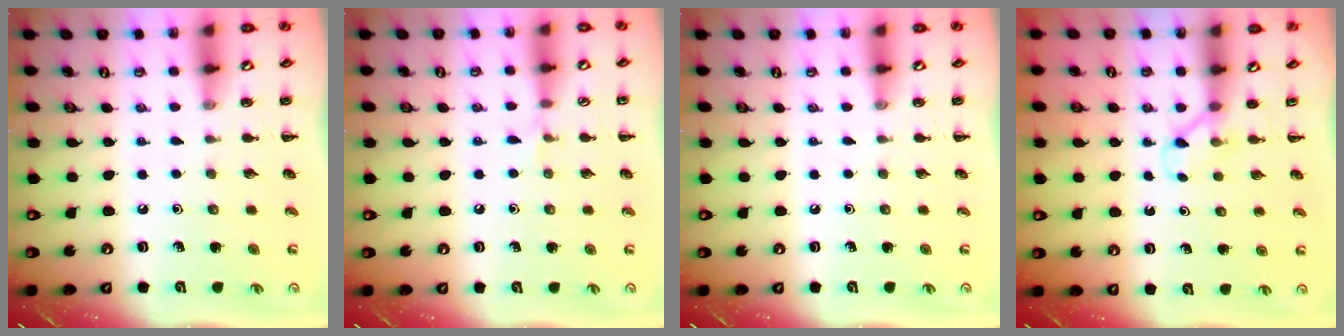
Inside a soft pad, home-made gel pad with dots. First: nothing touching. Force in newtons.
{"total": 3.8, "press": 3.5, "slide": 1.4}
{"total": 0.0}
{"total": 2.8, "press": 2.6, "slide": 1.0}